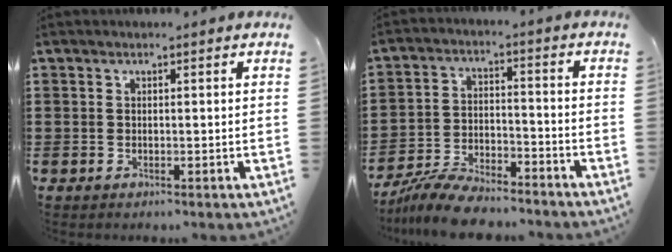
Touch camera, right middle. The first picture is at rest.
{"total": 7.9, "force": [-7.5, 1.1, 2.3], "torque": [-0.046, 0.011, -0.146]}